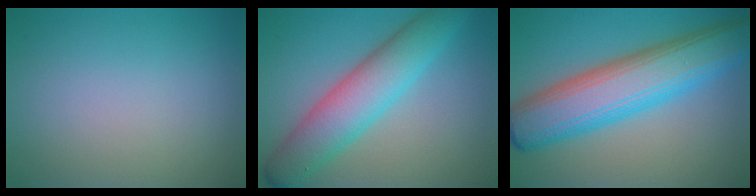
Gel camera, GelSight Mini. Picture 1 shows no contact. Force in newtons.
{"total": 6.9, "press": 6.9, "slide": 0.0}
{"total": 10.0, "press": 10.0, "slide": 0.2}